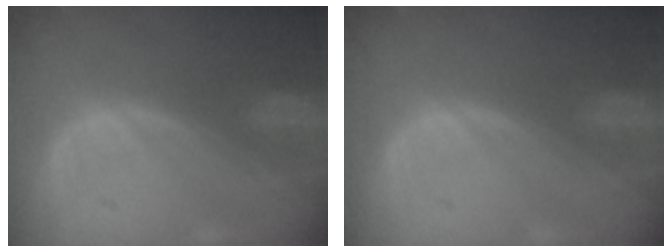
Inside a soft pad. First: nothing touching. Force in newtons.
{"total": 0.0}